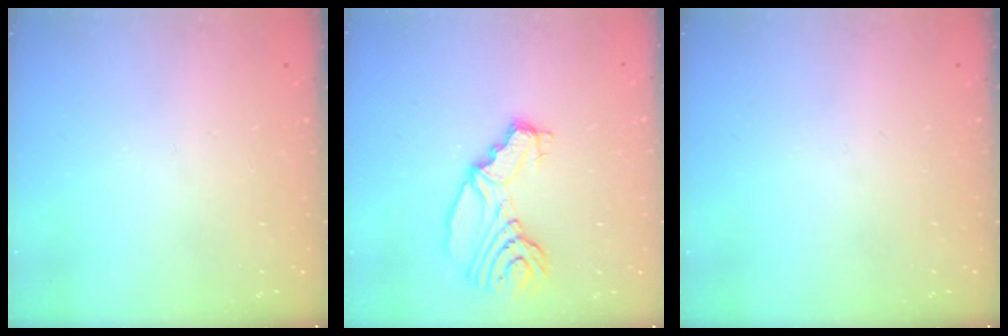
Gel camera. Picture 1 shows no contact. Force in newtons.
{"total": 12.7, "press": 12.5, "slide": 2.4}
{"total": 0.0}